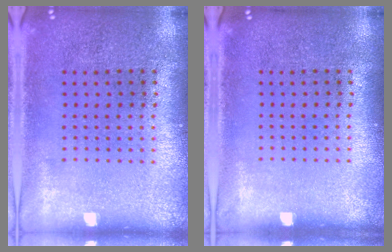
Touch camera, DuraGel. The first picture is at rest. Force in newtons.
{"total": 0.0}